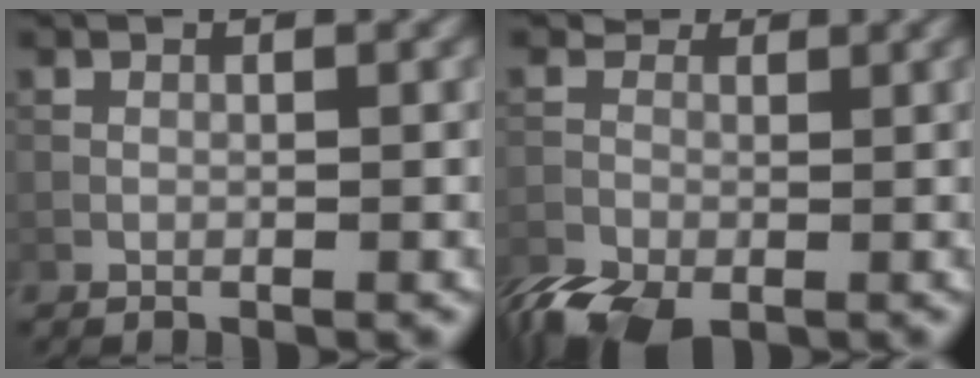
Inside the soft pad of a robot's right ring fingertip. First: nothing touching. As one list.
[{"total": 7.0, "force": [-3.5, 4.4, 4.1], "torque": [-0.087, -0.018, -0.061]}]